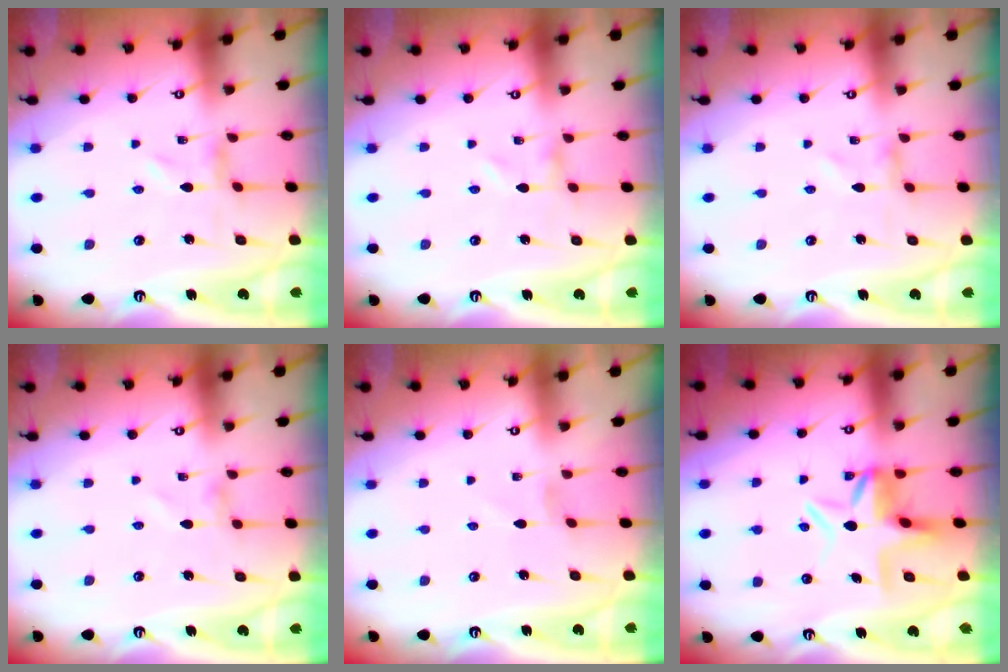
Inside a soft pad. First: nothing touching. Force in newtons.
{"total": 0.0}
{"total": 0.0}
{"total": 0.8, "press": 0.7, "slide": 0.1}
{"total": 0.0}
{"total": 7.7, "press": 7.1, "slide": 2.9}